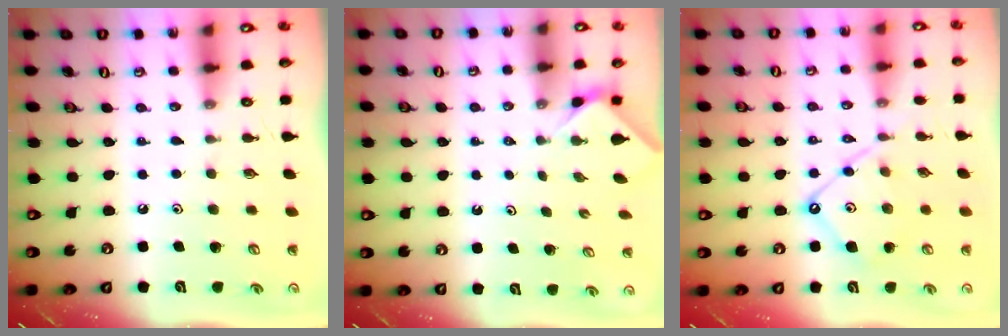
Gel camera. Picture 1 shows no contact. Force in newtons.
{"total": 1.3, "press": 1.3, "slide": 0.4}
{"total": 10.5, "press": 10.5, "slide": 1.0}